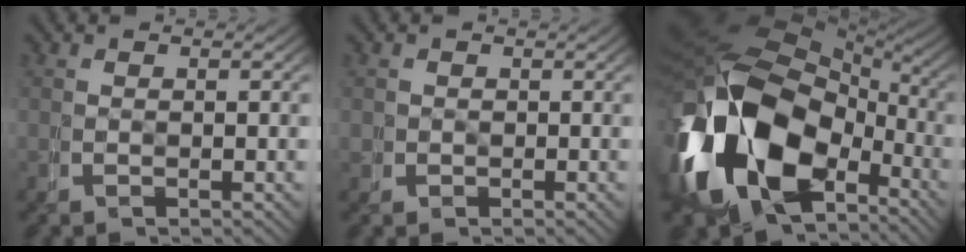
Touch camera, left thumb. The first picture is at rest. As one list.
[{"total": 0.8, "force": [0.0, 0.5, -0.7], "torque": [0.008, -0.004, 0.004]}, {"total": 23.2, "force": [-3.9, 15.9, 16.5], "torque": [-0.361, -0.062, -0.043]}]